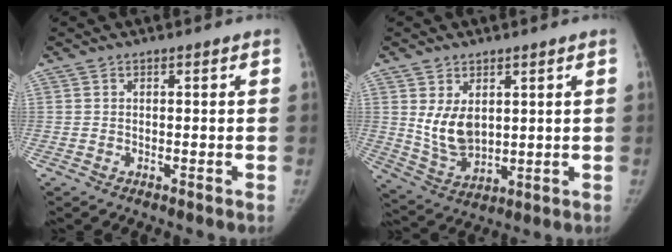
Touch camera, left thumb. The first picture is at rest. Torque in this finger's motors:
{"motor_torque": [0.97, 1.22, 0.54, -0.63, 0.31]}